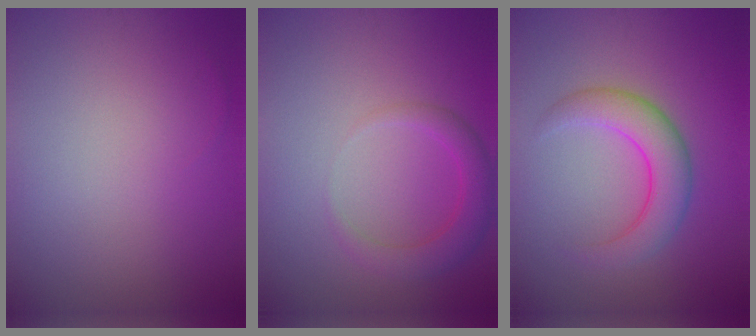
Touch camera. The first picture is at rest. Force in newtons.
{"total": 2.9, "press": 2.9, "slide": 0.2}
{"total": 4.4, "press": 4.4, "slide": 0.3}